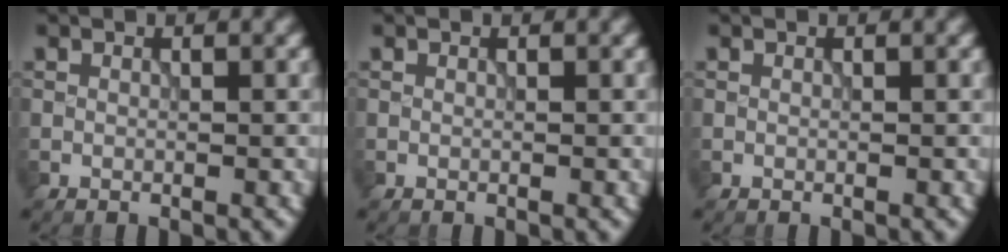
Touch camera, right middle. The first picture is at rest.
{"total": 0.0}
{"total": 0.0}